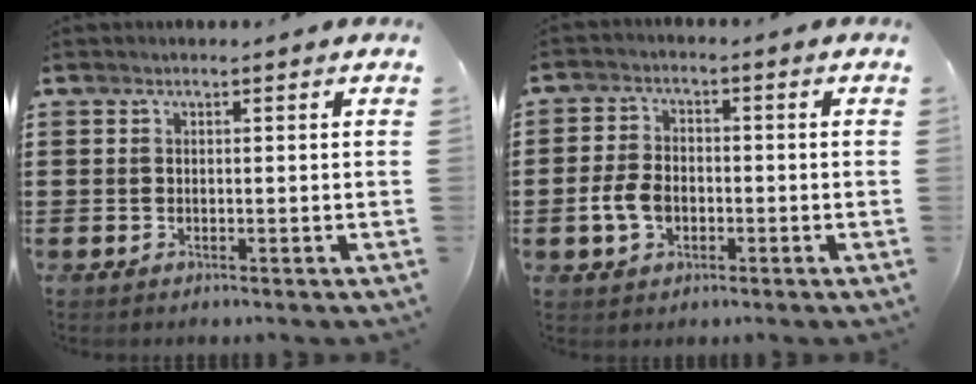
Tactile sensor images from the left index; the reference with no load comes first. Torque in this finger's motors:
{"motor_torque": [0.52, 0.40, 0.36, 0.07]}